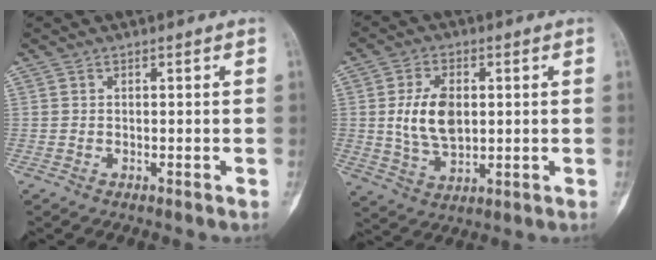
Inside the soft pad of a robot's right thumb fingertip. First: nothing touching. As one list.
[{"total": 9.7, "force": [1.1, 5.9, 7.6], "torque": [-0.134, -0.007, 0.029]}]